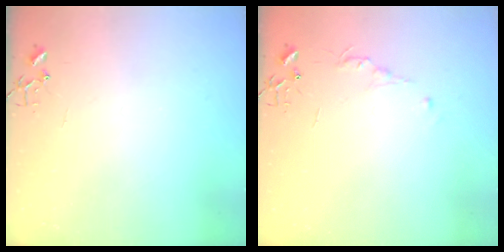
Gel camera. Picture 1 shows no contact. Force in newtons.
{"total": 4.4, "press": 4.3, "slide": 0.6}